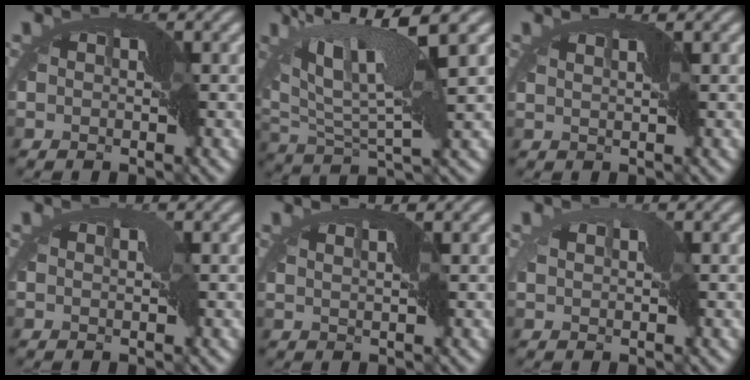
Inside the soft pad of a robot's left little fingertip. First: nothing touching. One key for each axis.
{"total": 7.9, "fx": 4.9, "fy": 0.9, "fz": 6.1, "tx": -0.144, "ty": 0.011, "tz": 0.086}
{"total": 1.4, "fx": 0.9, "fy": -1.0, "fz": -0.4, "tx": -0.004, "ty": 0.002, "tz": 0.017}
{"total": 0.9, "fx": 0.2, "fy": 0.3, "fz": 0.8, "tx": -0.015, "ty": 0.001, "tz": 0.005}
{"total": 1.7, "fx": 1.0, "fy": -1.3, "fz": -0.5, "tx": -0.002, "ty": 0.001, "tz": 0.019}
{"total": 1.1, "fx": 0.5, "fy": 0.4, "fz": 0.9, "tx": -0.022, "ty": 0.001, "tz": 0.009}